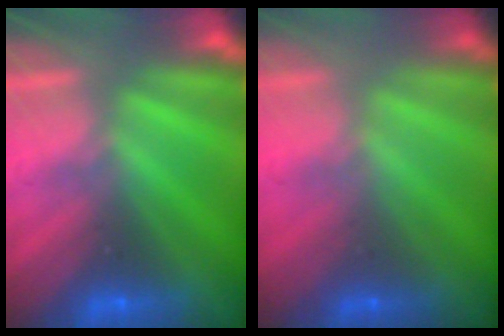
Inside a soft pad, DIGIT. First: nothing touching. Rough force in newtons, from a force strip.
{"total": 1.7}